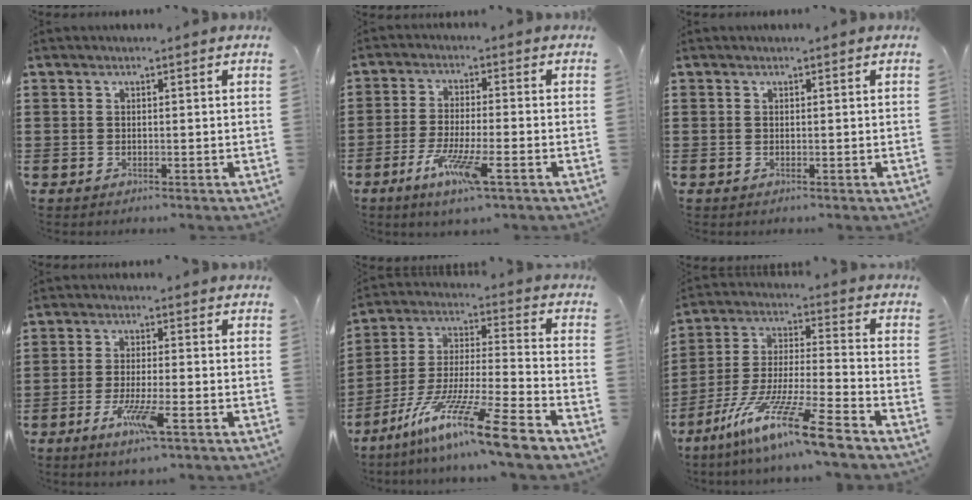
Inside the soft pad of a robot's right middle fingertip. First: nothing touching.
{"total": 7.4, "force": [-4.0, 0.9, 6.1], "torque": [-0.120, -0.012, -0.071]}
{"total": 0.0}
{"total": 6.1, "force": [-3.2, 0.7, 5.2], "torque": [-0.100, -0.012, -0.055]}
{"total": 14.2, "force": [-10.9, -0.4, 9.2], "torque": [-0.170, 0.009, -0.202]}
{"total": 13.6, "force": [-10.3, -0.3, 8.9], "torque": [-0.173, 0.005, -0.194]}